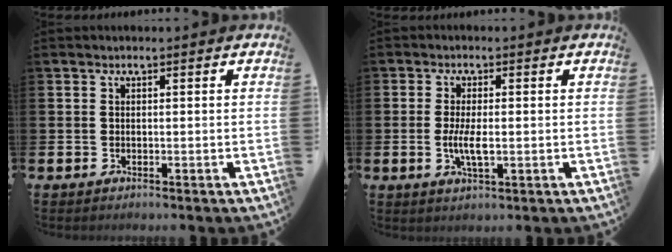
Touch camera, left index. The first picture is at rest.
{"total": 3.7, "force": [-0.3, 1.2, 3.5], "torque": [-0.059, 0.001, -0.008]}